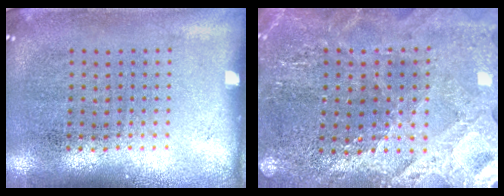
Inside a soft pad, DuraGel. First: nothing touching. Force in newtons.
{"total": 2.6, "press": 2.6, "slide": 0.4}